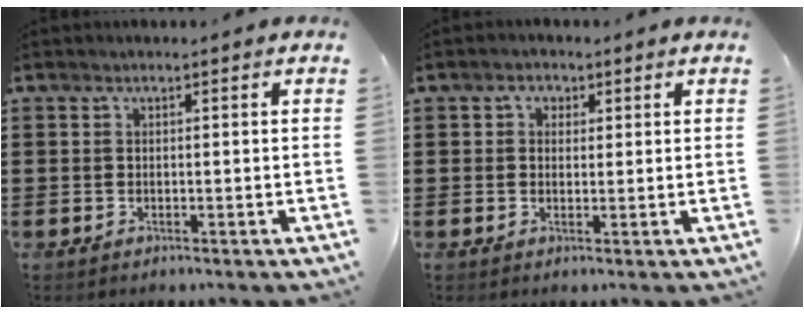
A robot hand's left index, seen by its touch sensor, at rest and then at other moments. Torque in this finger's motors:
{"motor_torque": [-0.04, 1.03, 0.05, 0.01]}